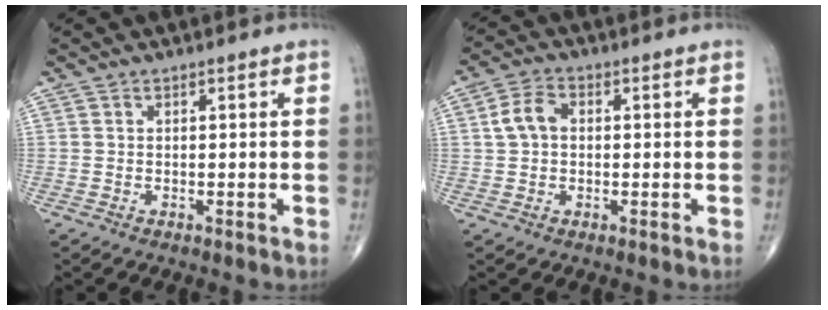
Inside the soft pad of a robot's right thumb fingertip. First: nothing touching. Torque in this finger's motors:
{"motor_torque": [0.06, 0.06, 0.25, -0.14, 0.06]}